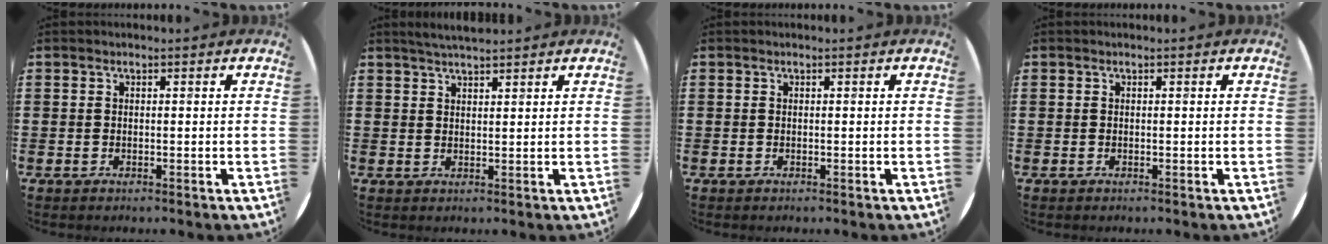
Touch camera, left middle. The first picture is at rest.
{"total": 2.4, "force": [2.3, 0.1, 0.7], "torque": [-0.016, 0.002, 0.042]}
{"total": 0.0}
{"total": 0.0}